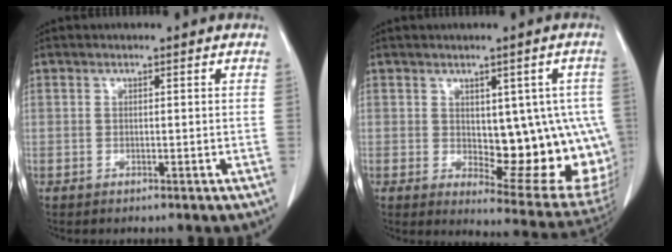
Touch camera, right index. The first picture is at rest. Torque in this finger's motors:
{"motor_torque": [0.44, 0.03, 0.27, 0.05]}